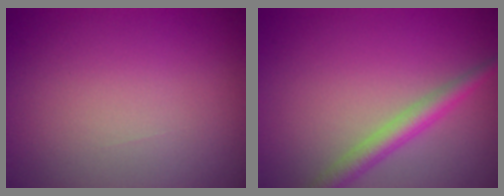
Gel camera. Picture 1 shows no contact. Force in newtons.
{"total": 2.7, "press": 2.7, "slide": 0.0}